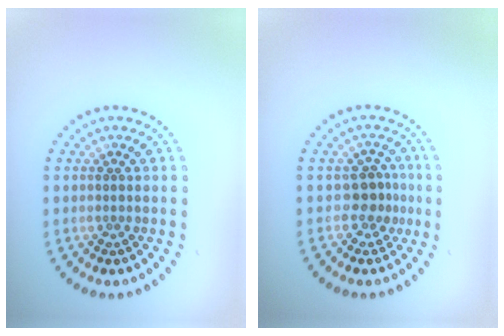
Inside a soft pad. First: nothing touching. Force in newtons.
{"total": 2.2, "press": 1.6, "slide": 1.5}